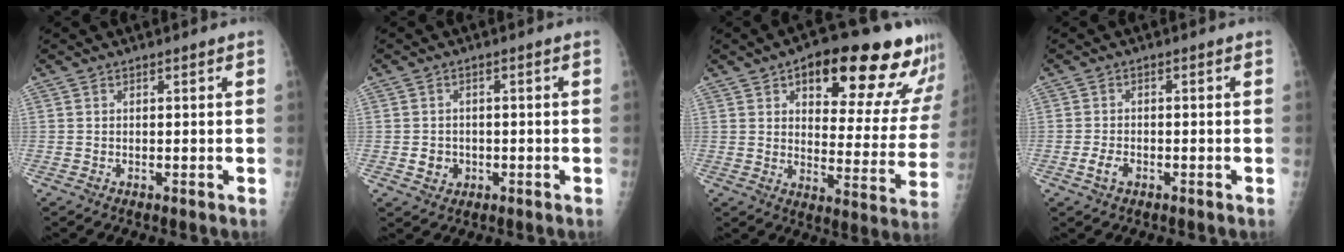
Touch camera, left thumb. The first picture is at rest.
{"total": 3.1, "force": [-0.9, 2.8, 1.0], "torque": [-0.001, 0.004, -0.009]}
{"total": 22.5, "force": [14.4, 8.8, 14.9], "torque": [-0.145, -0.050, 0.188]}
{"total": 2.6, "force": [-1.4, 1.5, 1.5], "torque": [-0.031, 0.008, -0.026]}